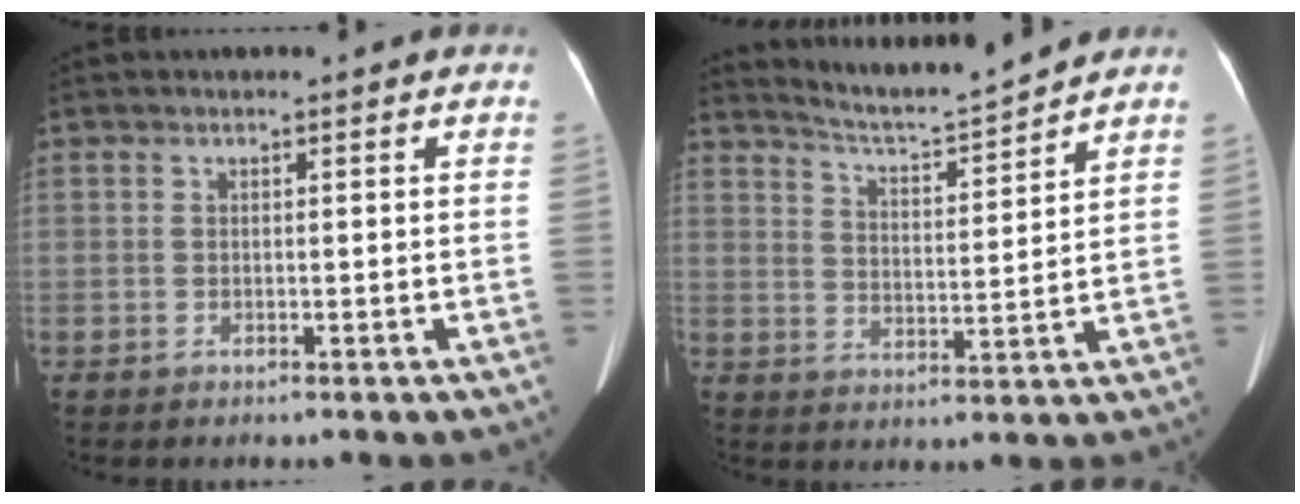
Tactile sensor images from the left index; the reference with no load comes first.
{"total": 8.3, "force": [8.1, -0.9, 1.5], "torque": [-0.039, -0.009, 0.141]}